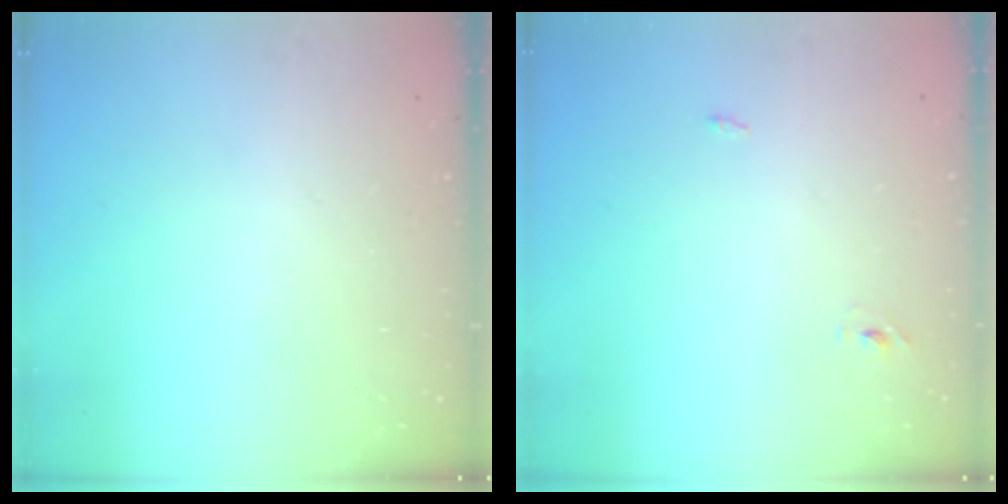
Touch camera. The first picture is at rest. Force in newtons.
{"total": 2.3, "press": 2.1, "slide": 1.0}